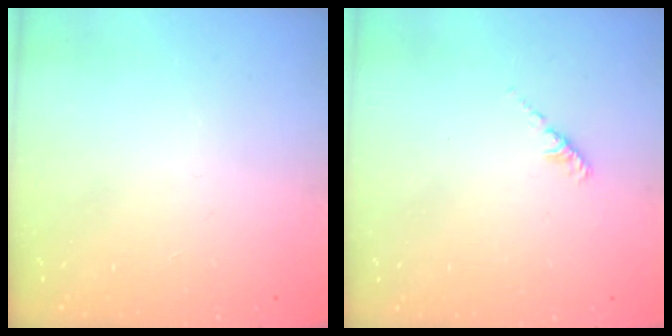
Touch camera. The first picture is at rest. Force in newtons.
{"total": 2.2, "press": 2.1, "slide": 0.6}